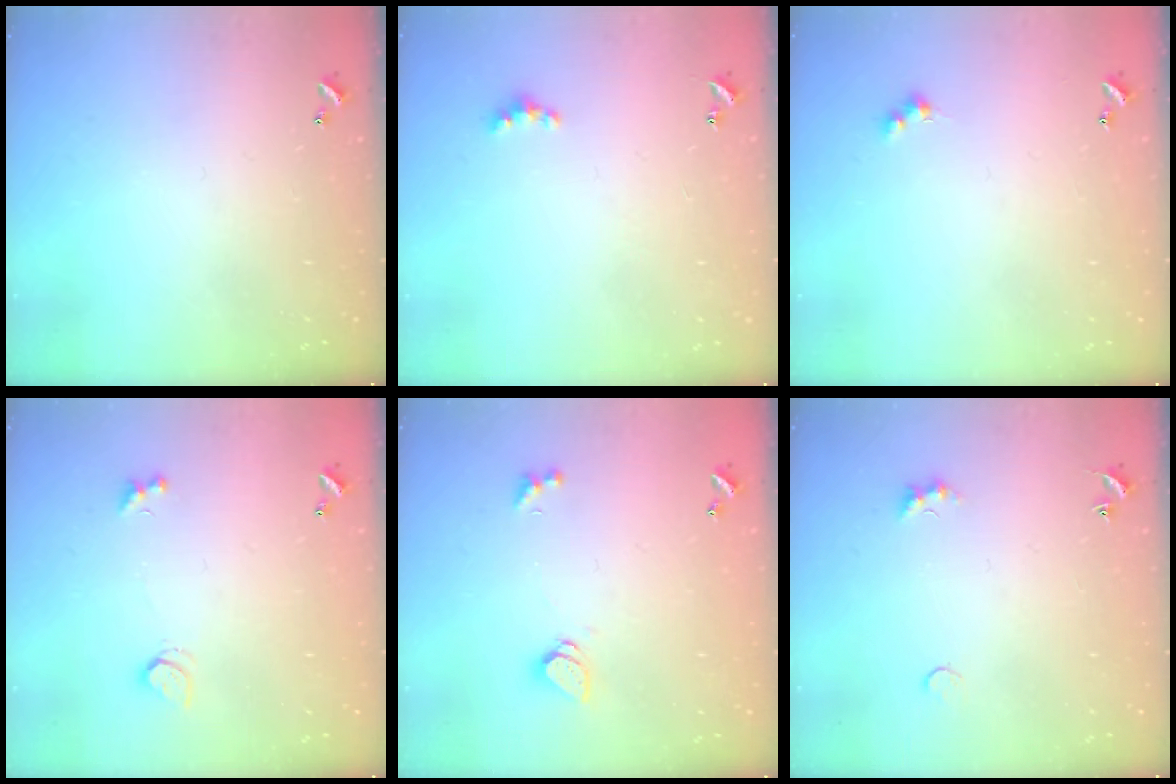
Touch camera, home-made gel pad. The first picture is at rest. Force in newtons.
{"total": 4.1, "press": 4.1, "slide": 0.4}
{"total": 3.0, "press": 2.9, "slide": 0.5}
{"total": 1.8, "press": 1.8, "slide": 0.5}
{"total": 1.2, "press": 1.1, "slide": 0.5}
{"total": 1.9, "press": 1.9, "slide": 0.5}